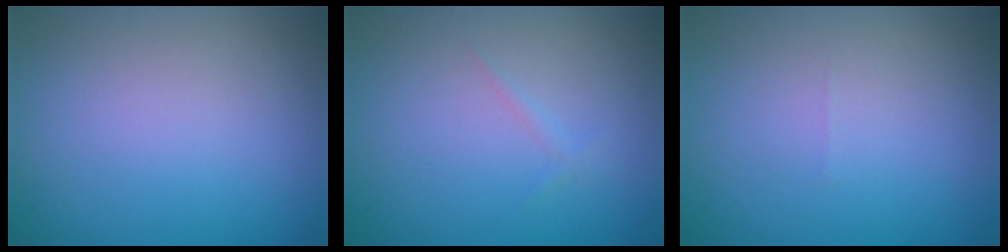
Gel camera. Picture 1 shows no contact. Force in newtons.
{"total": 0.5, "press": 0.5, "slide": 0.1}
{"total": 0.0}